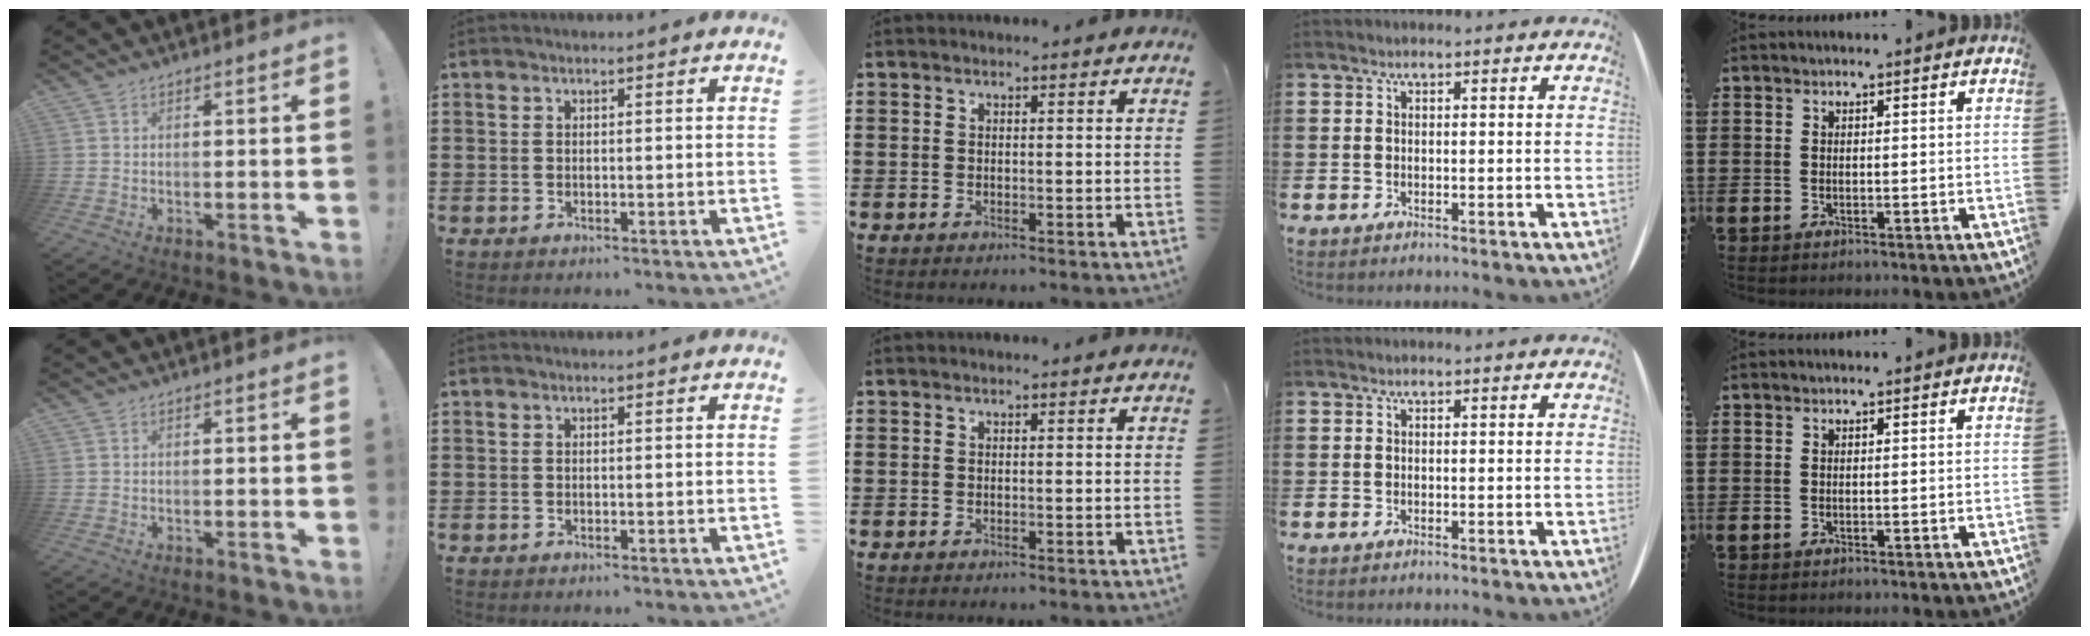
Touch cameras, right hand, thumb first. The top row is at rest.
{}